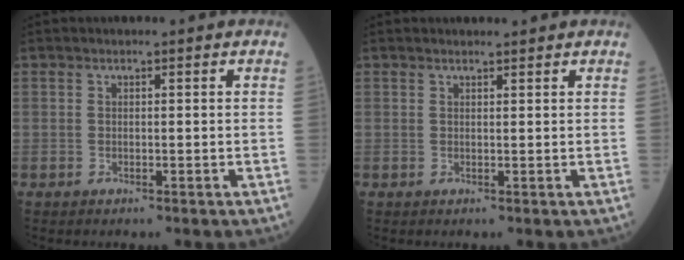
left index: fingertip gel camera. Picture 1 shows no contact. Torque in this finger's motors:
{"motor_torque": [0.59, -1.04, 0.03, 0.00]}